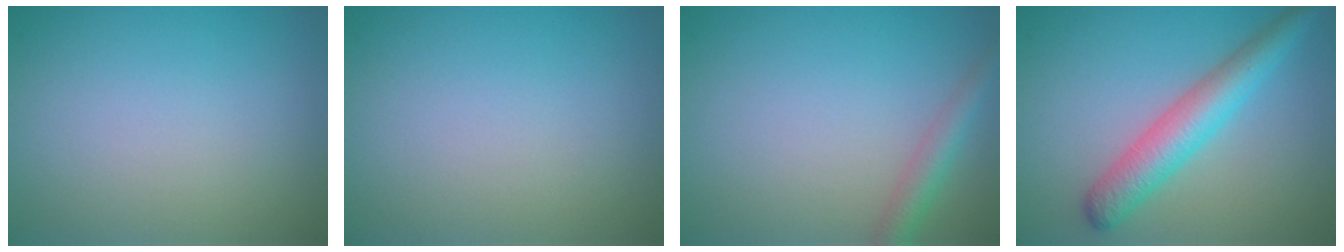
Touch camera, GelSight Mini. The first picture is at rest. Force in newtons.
{"total": 0.0}
{"total": 2.4, "press": 2.4, "slide": 0.2}
{"total": 4.7, "press": 4.7, "slide": 0.1}